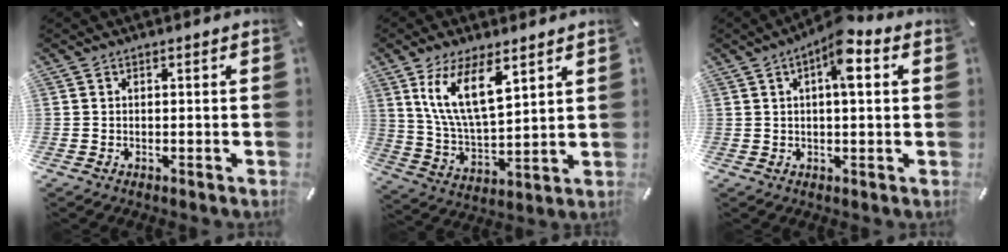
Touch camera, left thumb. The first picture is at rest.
{"total": 12.9, "force": [7.7, 5.3, 8.9], "torque": [-0.198, -0.019, 0.139]}
{"total": 8.0, "force": [3.0, 2.9, 6.8], "torque": [-0.105, -0.001, 0.043]}